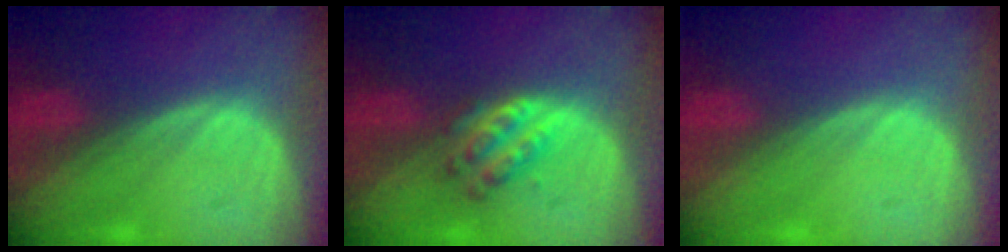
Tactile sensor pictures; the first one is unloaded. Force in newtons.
{"total": 4.5, "press": 4.4, "slide": 0.8}
{"total": 0.0}